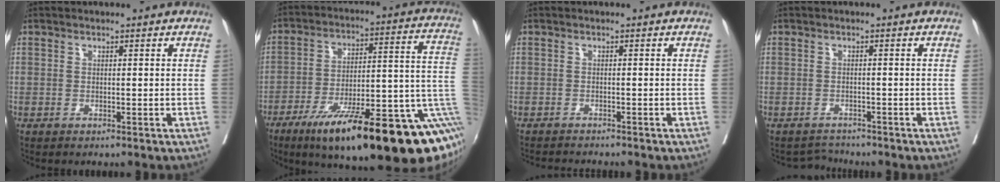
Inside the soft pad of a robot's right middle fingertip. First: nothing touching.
{"total": 28.8, "force": [-15.7, 4.8, 23.6], "torque": [-0.236, 0.006, -0.237]}
{"total": 3.9, "force": [-3.7, 0.1, 1.0], "torque": [-0.008, -0.011, -0.056]}
{"total": 2.0, "force": [-1.8, 0.1, -0.8], "torque": [0.017, -0.010, -0.028]}